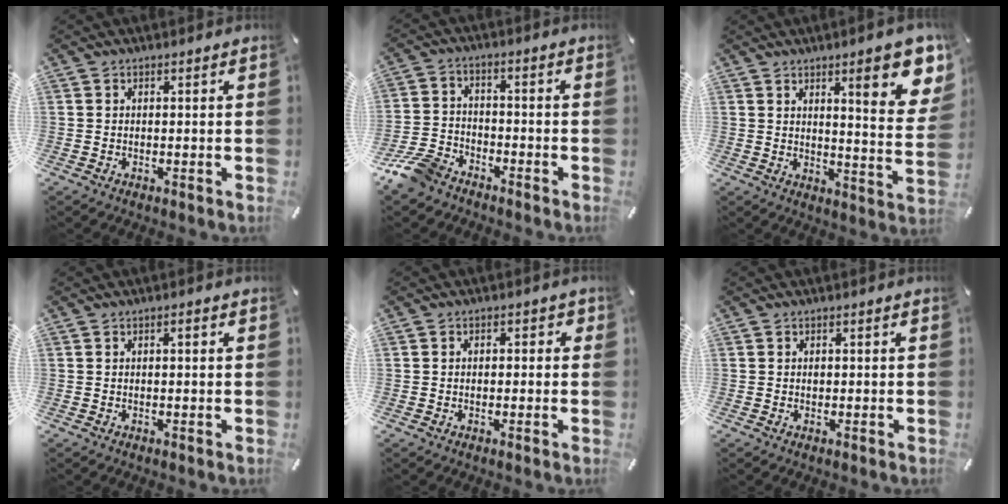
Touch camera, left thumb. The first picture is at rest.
{"total": 9.1, "force": [-7.2, 4.4, 3.4], "torque": [-0.072, 0.034, -0.138]}
{"total": 14.4, "force": [7.4, 3.6, 11.8], "torque": [-0.150, -0.043, 0.110]}
{"total": 1.2, "force": [0.1, 0.3, 1.1], "torque": [-0.021, 0.002, 0.001]}
{"total": 1.9, "force": [-0.8, 1.5, 1.0], "torque": [-0.009, 0.005, -0.018]}
{"total": 0.7, "force": [0.1, 0.6, 0.4], "torque": [-0.001, -0.003, -0.001]}